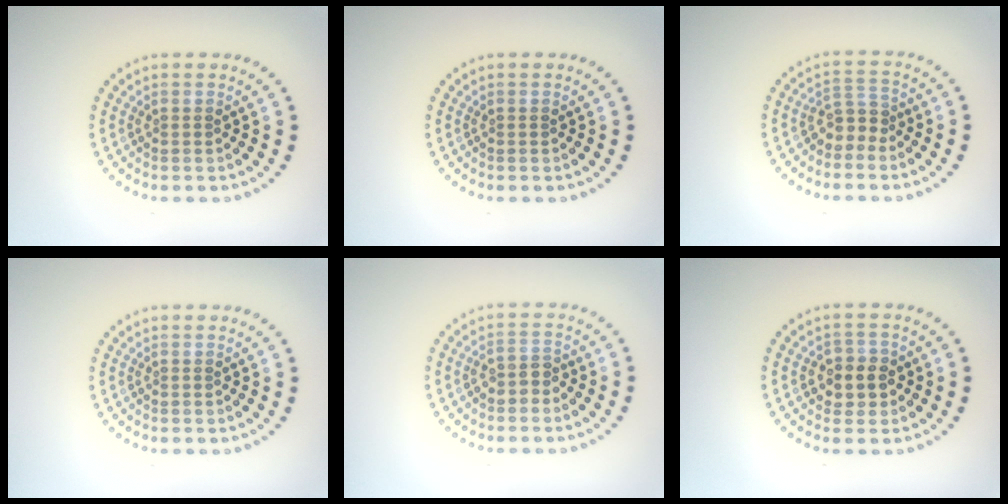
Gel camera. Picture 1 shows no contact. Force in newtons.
{"total": 0.0}
{"total": 2.2, "press": 1.7, "slide": 1.4}
{"total": 0.0}
{"total": 1.8, "press": 1.6, "slide": 0.9}
{"total": 2.6, "press": 2.6, "slide": 0.7}